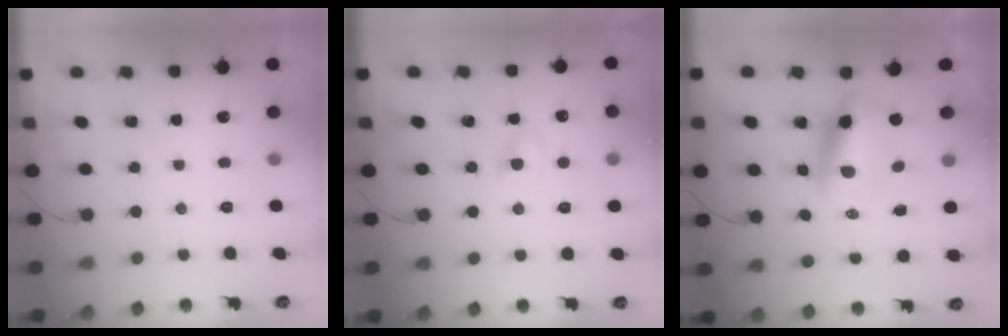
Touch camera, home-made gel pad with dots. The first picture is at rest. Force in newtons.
{"total": 2.6, "press": 2.3, "slide": 1.1}
{"total": 9.2, "press": 8.9, "slide": 2.3}